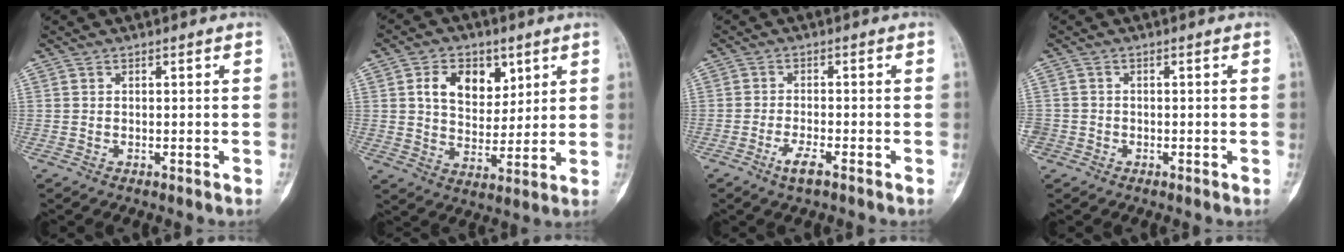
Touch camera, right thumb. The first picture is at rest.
{"total": 10.6, "force": [4.2, 7.3, 6.4], "torque": [-0.066, -0.019, 0.075]}
{"total": 3.4, "force": [-2.0, 0.7, 2.7], "torque": [-0.058, 0.005, -0.040]}
{"total": 2.2, "force": [-1.0, 2.0, 0.3], "torque": [0.000, 0.008, -0.022]}